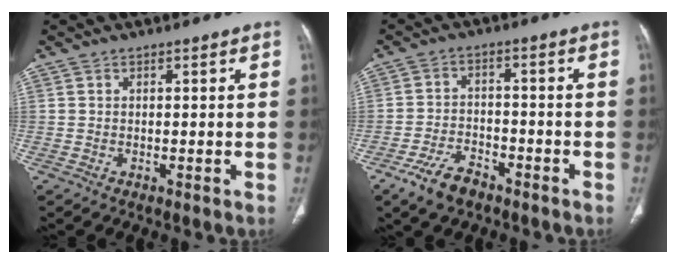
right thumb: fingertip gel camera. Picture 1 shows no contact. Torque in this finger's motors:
{"motor_torque": [3.15, 1.86, -0.12, -0.10, 0.06]}